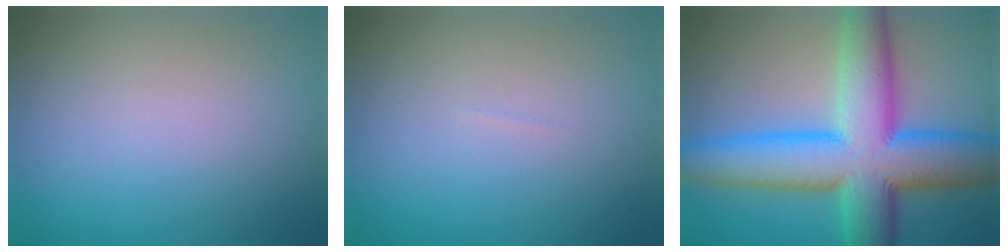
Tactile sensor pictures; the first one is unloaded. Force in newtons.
{"total": 0.0}
{"total": 13.6, "press": 13.6, "slide": 0.2}